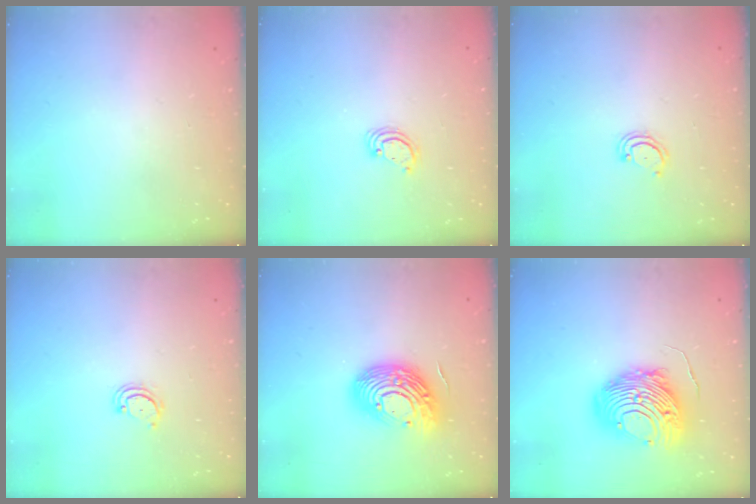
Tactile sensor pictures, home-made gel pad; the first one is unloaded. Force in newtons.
{"total": 2.5, "press": 2.5, "slide": 0.2}
{"total": 3.1, "press": 3.0, "slide": 0.4}
{"total": 3.2, "press": 3.2, "slide": 0.3}
{"total": 17.0, "press": 16.9, "slide": 1.2}
{"total": 14.7, "press": 14.6, "slide": 1.4}